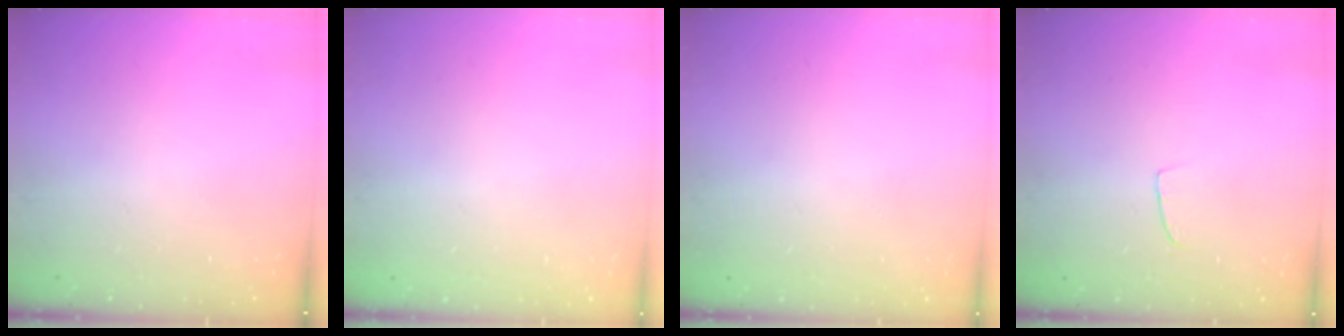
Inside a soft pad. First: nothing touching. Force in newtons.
{"total": 0.0}
{"total": 0.0}
{"total": 2.5, "press": 2.5, "slide": 0.1}